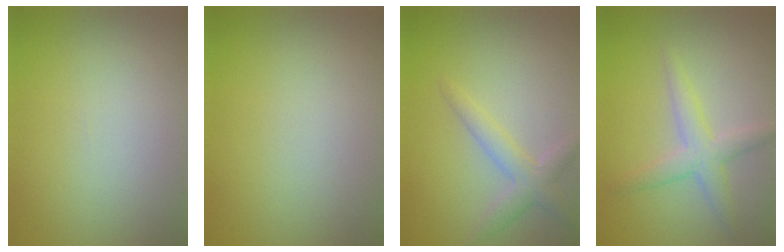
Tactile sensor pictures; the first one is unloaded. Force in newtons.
{"total": 0.0}
{"total": 2.5, "press": 2.5, "slide": 0.2}
{"total": 2.9, "press": 2.9, "slide": 0.1}